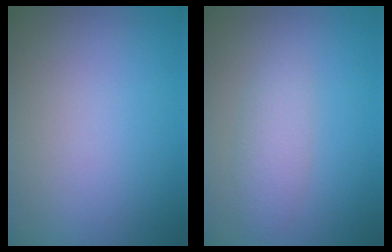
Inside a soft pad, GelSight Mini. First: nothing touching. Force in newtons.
{"total": 2.2, "press": 2.2, "slide": 0.1}